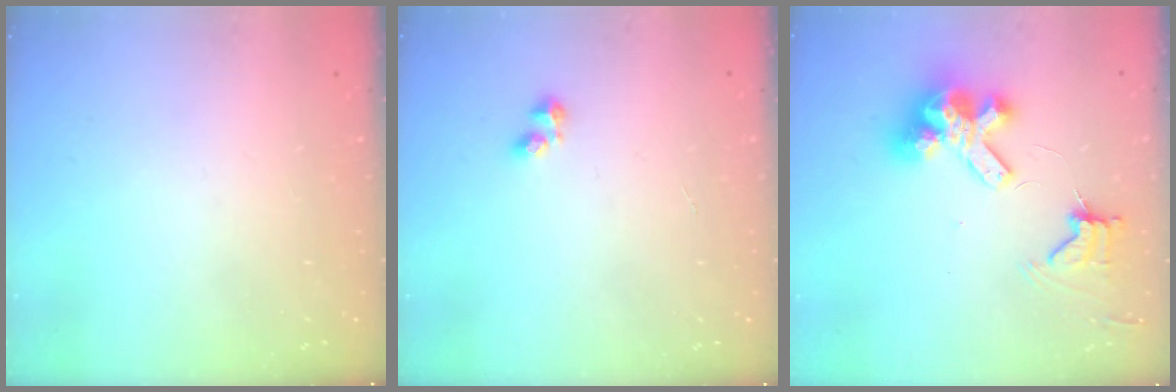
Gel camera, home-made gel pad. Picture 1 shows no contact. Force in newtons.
{"total": 2.2, "press": 2.1, "slide": 0.6}
{"total": 11.4, "press": 11.3, "slide": 1.5}